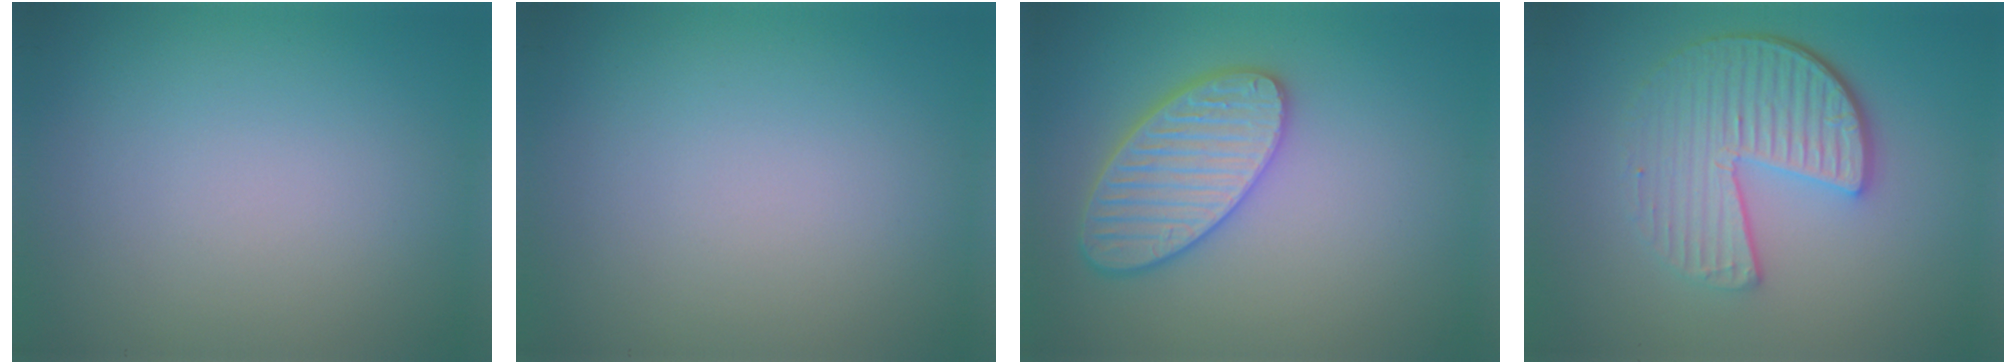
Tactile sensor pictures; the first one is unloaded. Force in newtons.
{"total": 0.0}
{"total": 5.1, "press": 4.7, "slide": 2.0}
{"total": 5.7, "press": 4.2, "slide": 3.9}